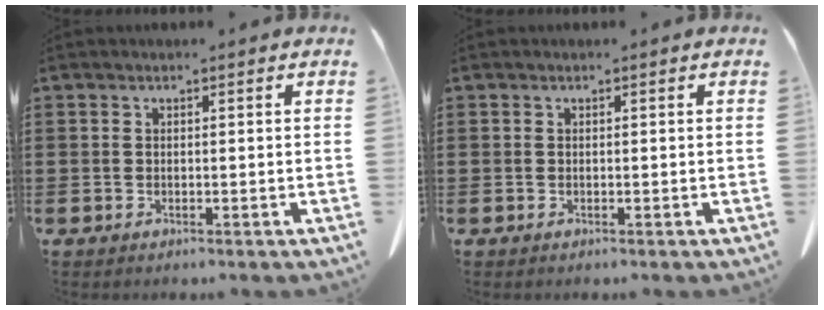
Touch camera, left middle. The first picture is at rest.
{"total": 0.0}